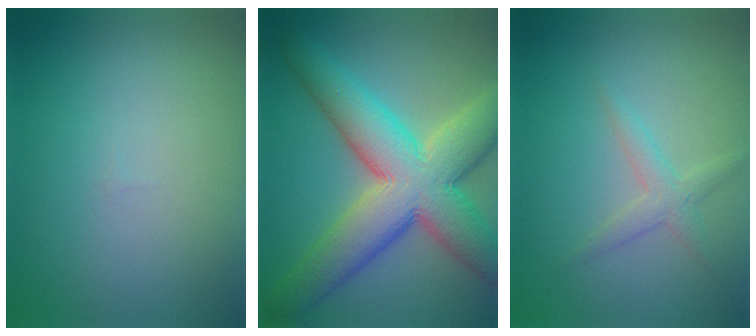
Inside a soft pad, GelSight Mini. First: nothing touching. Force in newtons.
{"total": 12.1, "press": 12.1, "slide": 0.8}
{"total": 1.8, "press": 1.8, "slide": 0.0}